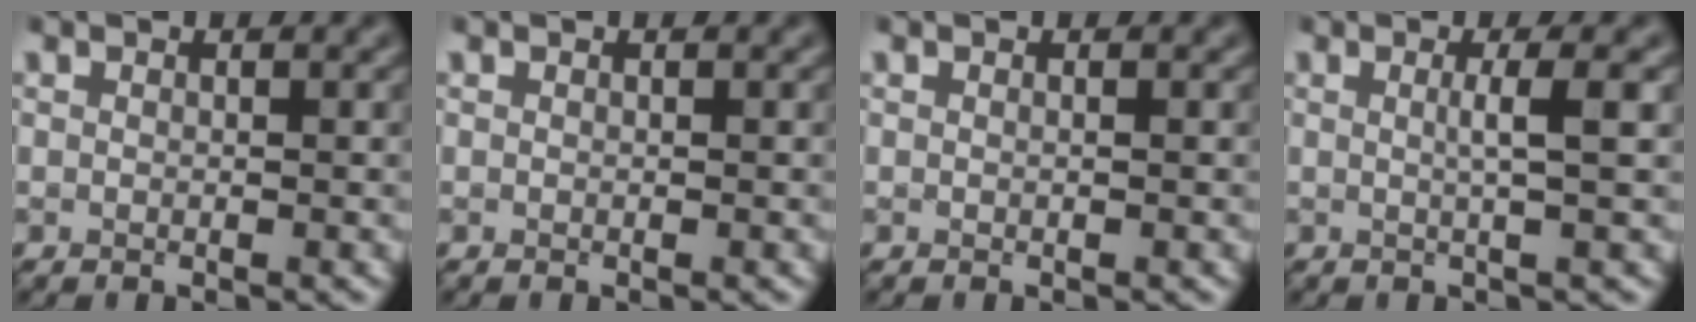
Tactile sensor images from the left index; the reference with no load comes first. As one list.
[{"total": 0.0}, {"total": 0.0}, {"total": 2.5, "force": [0.2, 0.5, 2.4], "torque": [-0.039, 0.003, -0.004]}]